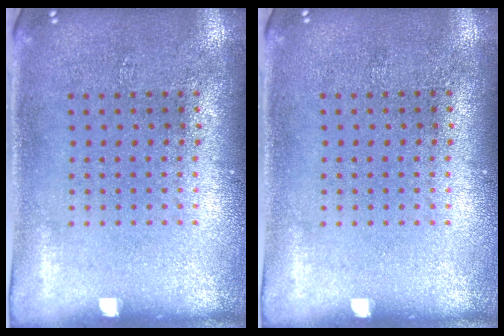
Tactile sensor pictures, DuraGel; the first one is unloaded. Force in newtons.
{"total": 0.0}